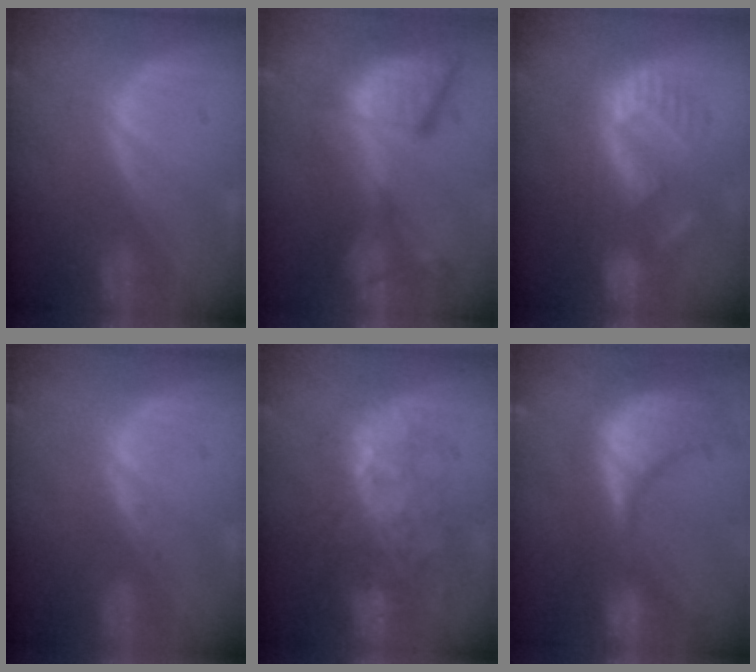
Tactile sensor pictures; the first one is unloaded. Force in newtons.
{"total": 13.0, "press": 11.4, "slide": 6.3}
{"total": 8.6, "press": 8.2, "slide": 2.8}
{"total": 0.8, "press": 0.7, "slide": 0.1}
{"total": 9.7, "press": 8.8, "slide": 4.0}
{"total": 15.3, "press": 12.2, "slide": 9.3}